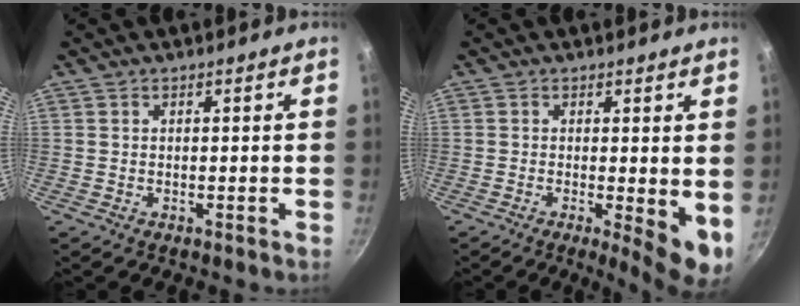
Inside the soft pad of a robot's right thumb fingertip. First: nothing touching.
{"total": 6.9, "force": [-0.4, 1.9, 6.6], "torque": [-0.083, -0.013, -0.003]}